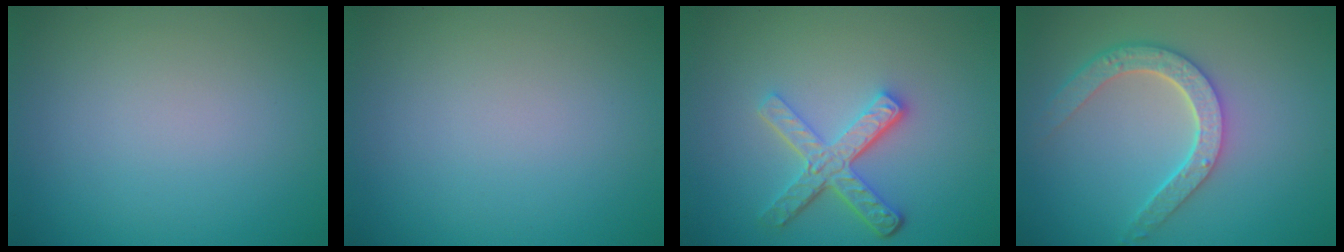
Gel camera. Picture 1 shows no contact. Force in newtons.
{"total": 0.0}
{"total": 4.6, "press": 3.5, "slide": 3.1}
{"total": 4.8, "press": 3.8, "slide": 2.9}